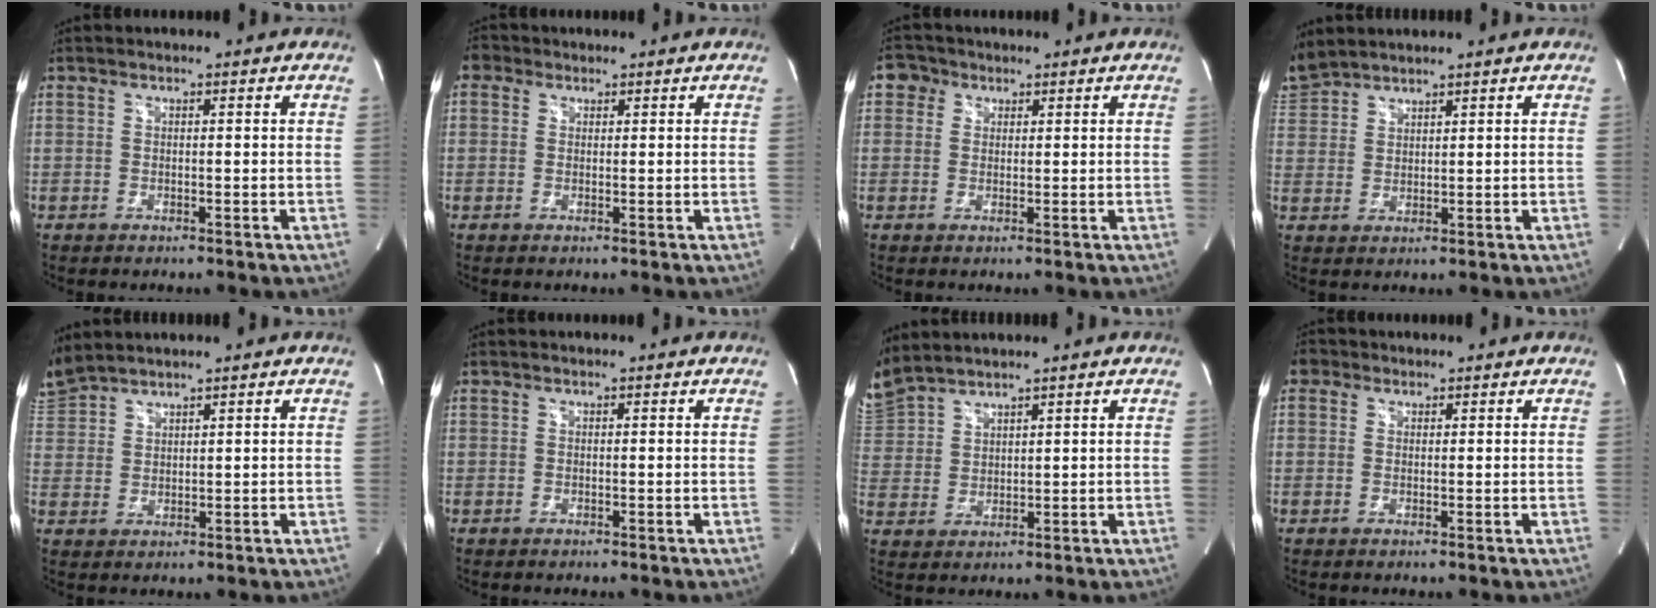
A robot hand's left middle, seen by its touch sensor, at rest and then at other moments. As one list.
[{"total": 2.4, "force": [1.0, 2.0, 0.6], "torque": [-0.011, 0.012, 0.013]}, {"total": 3.0, "force": [1.3, 2.6, 0.6], "torque": [-0.008, 0.010, 0.018]}, {"total": 4.4, "force": [4.4, 0.7, 0.2], "torque": [-0.019, 0.019, 0.094]}, {"total": 5.0, "force": [5.0, 0.3, 0.8], "torque": [-0.036, 0.019, 0.109]}, {"total": 0.0}, {"total": 7.1, "force": [6.9, 0.9, 1.7], "torque": [-0.058, 0.018, 0.150]}, {"total": 2.1, "force": [0.9, 1.8, 0.4], "torque": [-0.003, 0.010, 0.011]}]